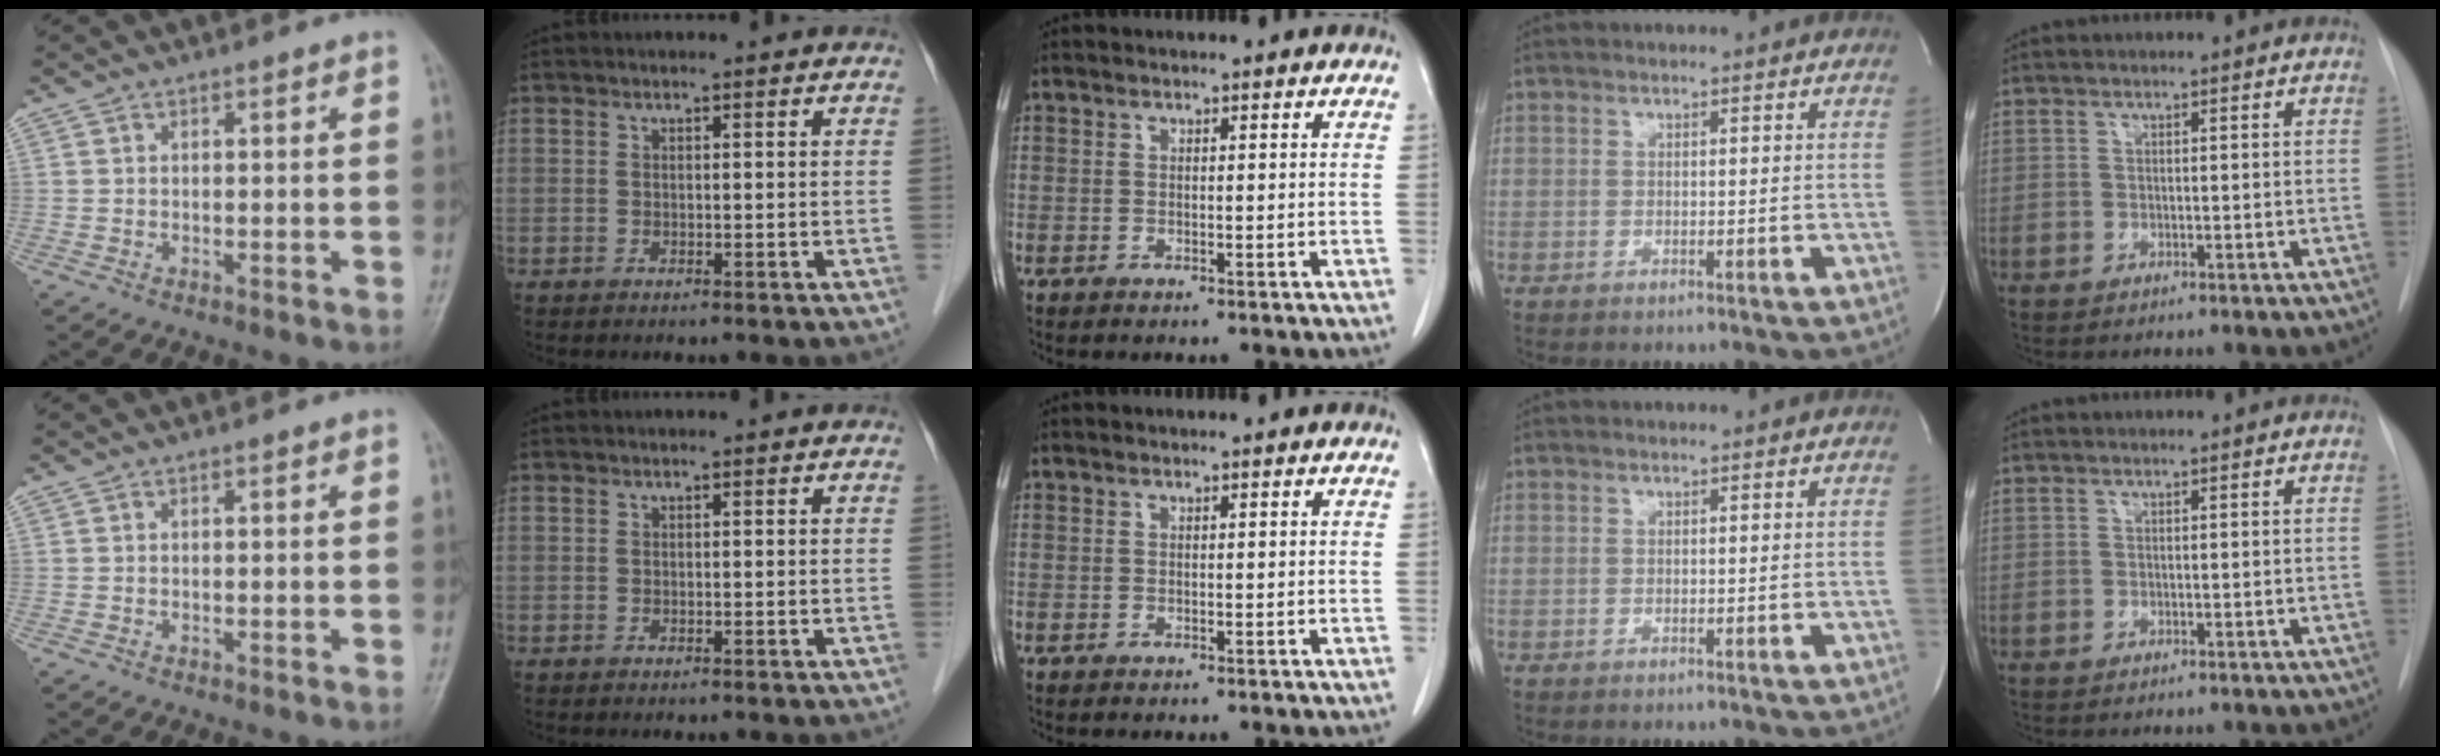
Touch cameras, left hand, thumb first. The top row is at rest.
{}